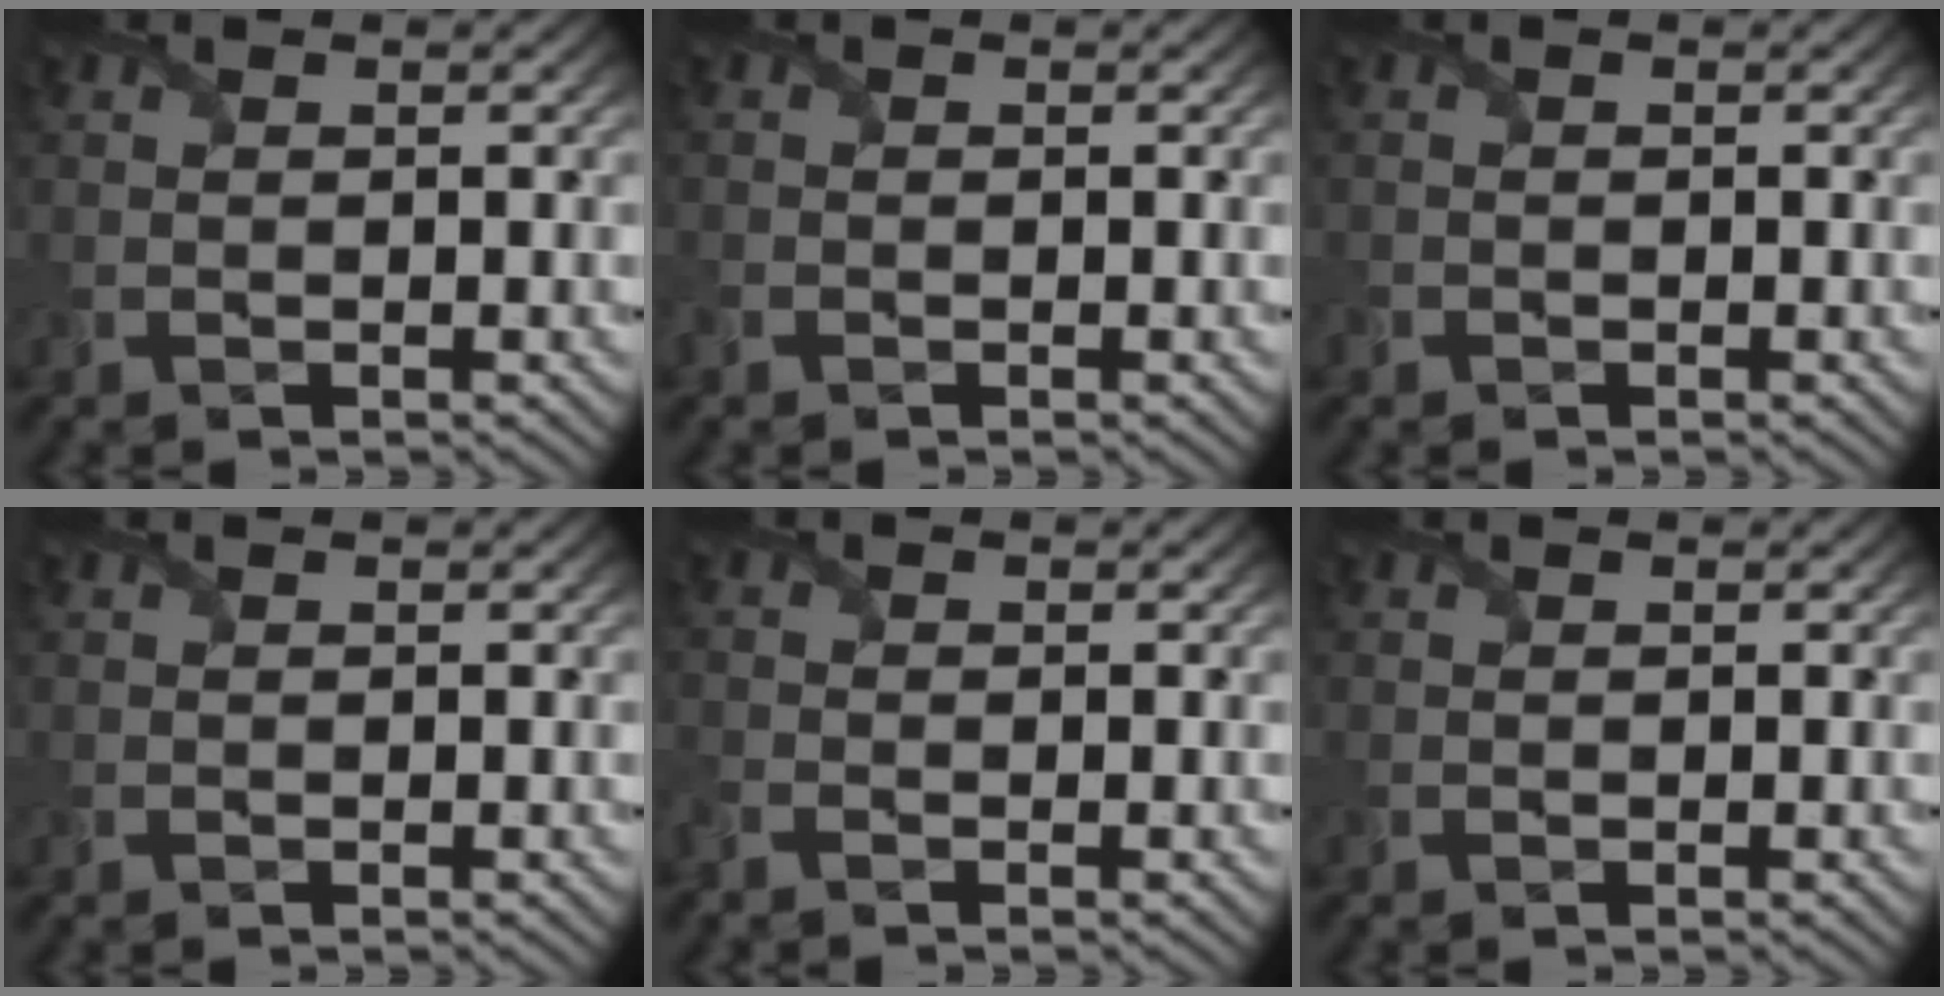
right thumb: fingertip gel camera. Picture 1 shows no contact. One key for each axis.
{"total": 1.2, "fx": -0.9, "fy": 0.7, "fz": 0.3, "tx": -0.011, "ty": -0.005, "tz": -0.022}
{"total": 0.6, "fx": -0.4, "fy": 0.5, "fz": 0.0, "tx": -0.002, "ty": -0.002, "tz": -0.010}
{"total": 0.0}
{"total": 1.8, "fx": -1.4, "fy": 0.6, "fz": 0.8, "tx": -0.029, "ty": -0.012, "tz": -0.038}
{"total": 0.0}